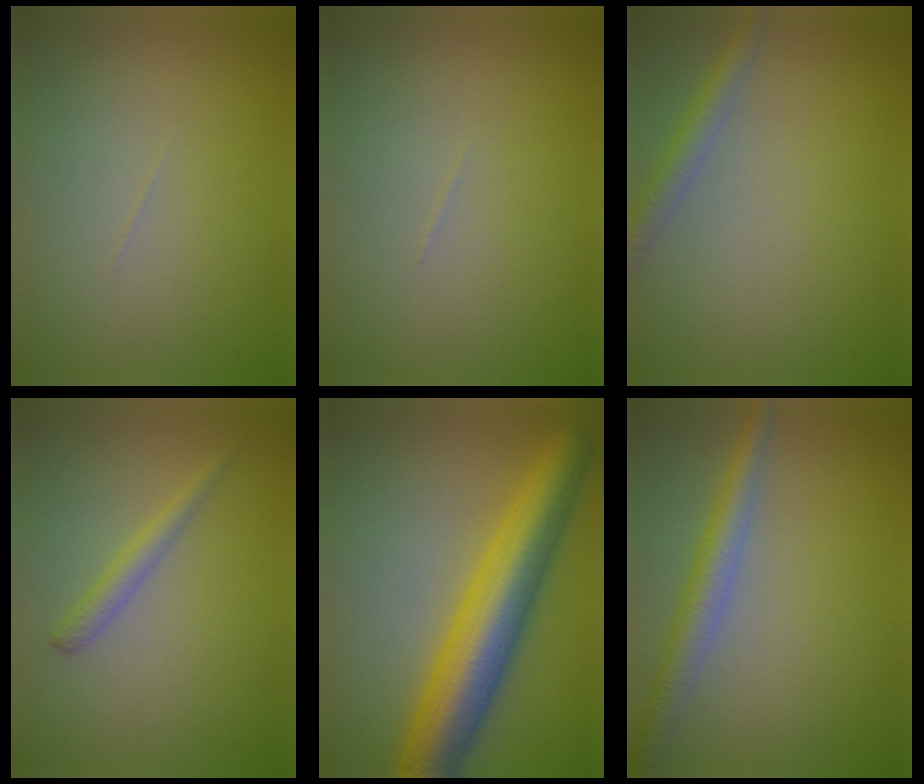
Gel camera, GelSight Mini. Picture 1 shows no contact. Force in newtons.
{"total": 0.0}
{"total": 2.3, "press": 2.3, "slide": 0.1}
{"total": 1.6, "press": 1.6, "slide": 0.1}
{"total": 9.5, "press": 9.5, "slide": 0.2}
{"total": 3.6, "press": 3.6, "slide": 0.1}